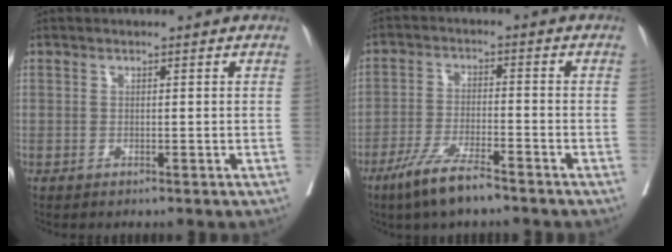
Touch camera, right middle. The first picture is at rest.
{"total": 7.8, "force": [-5.6, 1.0, 5.2], "torque": [-0.108, -0.015, -0.103]}